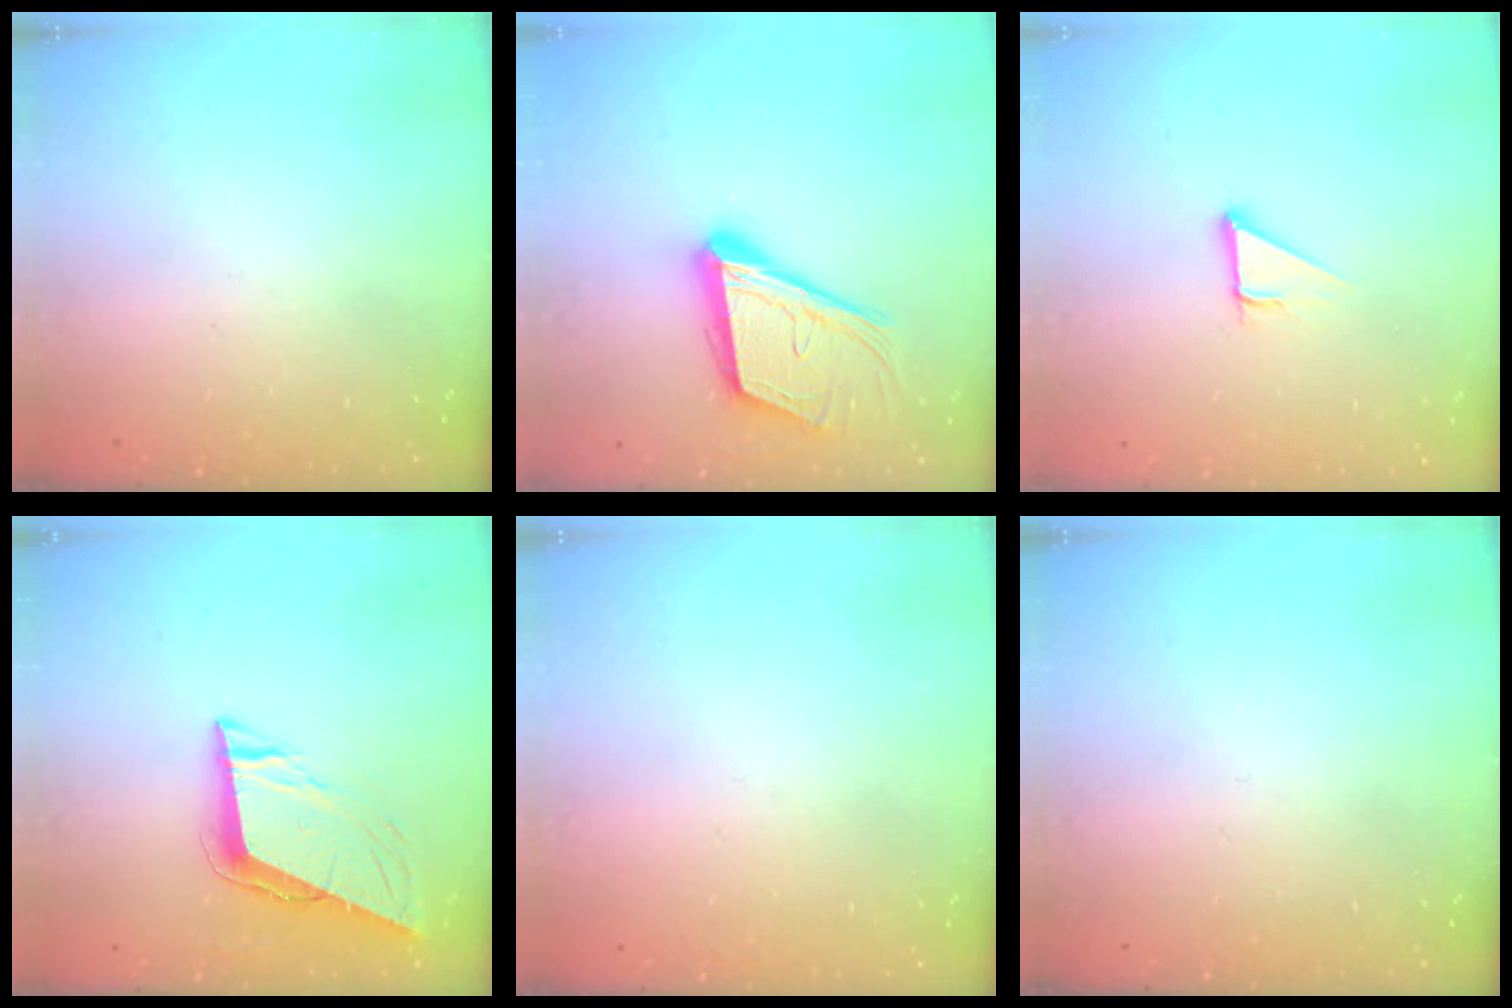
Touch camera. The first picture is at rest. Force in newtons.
{"total": 17.4, "press": 17.0, "slide": 3.7}
{"total": 2.9, "press": 2.9, "slide": 0.1}
{"total": 8.6, "press": 8.4, "slide": 1.9}
{"total": 1.6, "press": 1.6, "slide": 0.1}
{"total": 0.0}